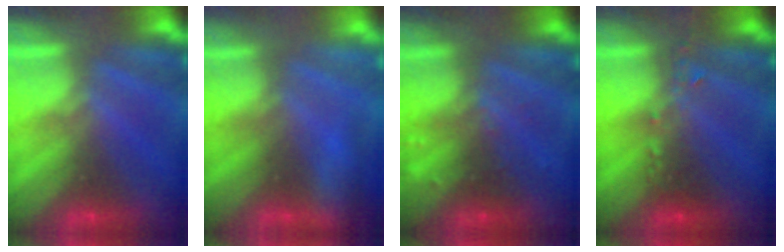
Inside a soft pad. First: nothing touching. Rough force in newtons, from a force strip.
{"total": 3.8}
{"total": 2.7}
{"total": 2.4}